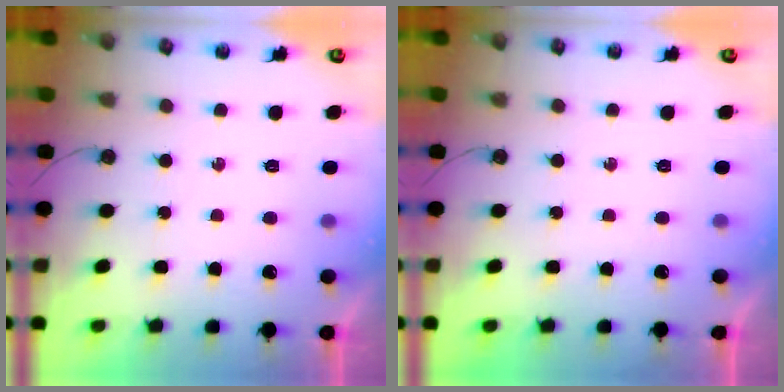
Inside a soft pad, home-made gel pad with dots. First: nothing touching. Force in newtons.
{"total": 0.0}